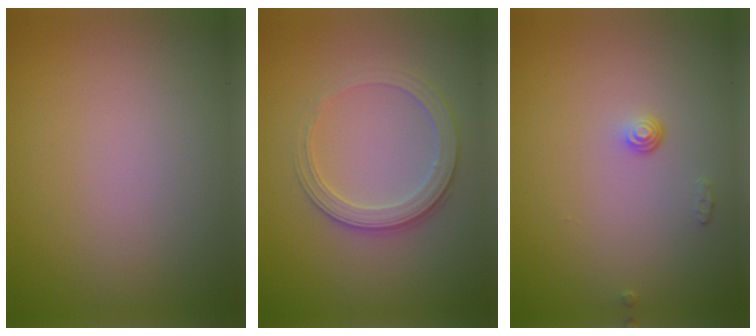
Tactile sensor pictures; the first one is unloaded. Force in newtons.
{"total": 2.8, "press": 2.7, "slide": 0.8}
{"total": 1.0, "press": 0.7, "slide": 0.8}